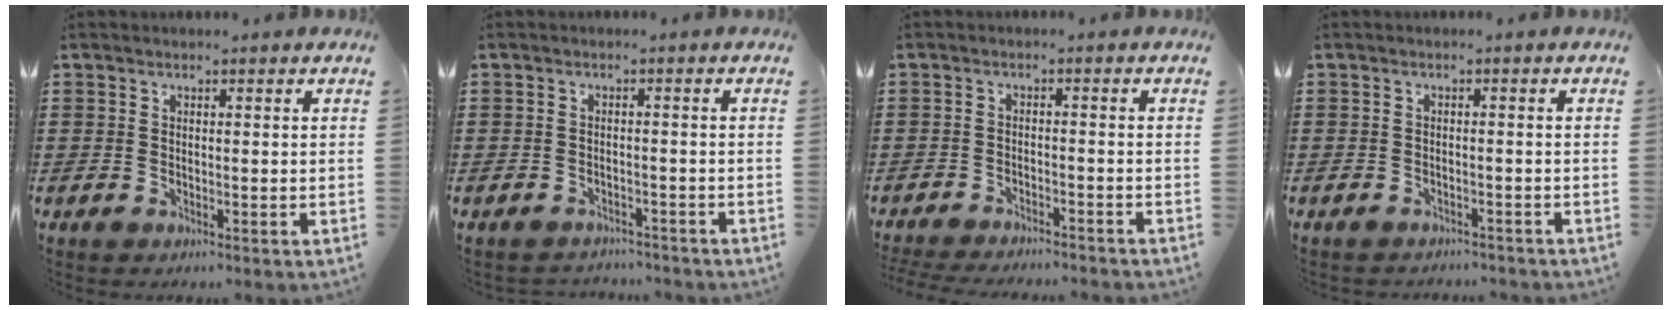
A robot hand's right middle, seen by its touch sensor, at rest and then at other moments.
{"total": 1.9, "force": [-1.8, 0.4, -0.2], "torque": [-0.003, 0.001, -0.042]}
{"total": 3.0, "force": [-3.0, -0.1, 0.4], "torque": [-0.014, -0.003, -0.065]}
{"total": 1.1, "force": [-1.1, 0.1, 0.0], "torque": [-0.004, 0.000, -0.024]}